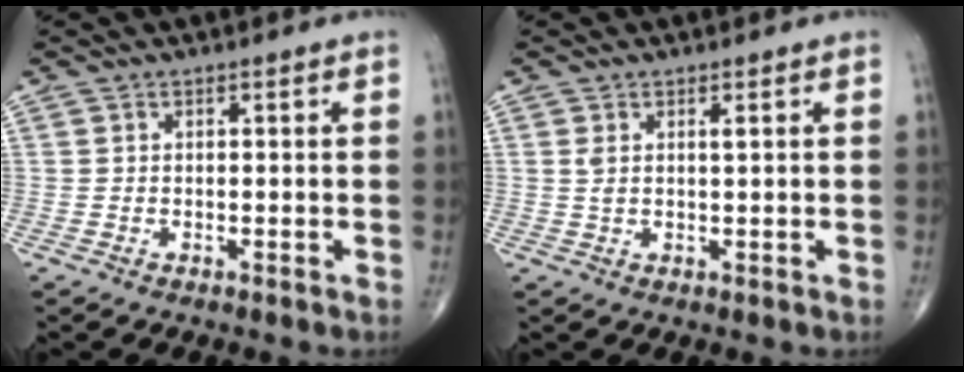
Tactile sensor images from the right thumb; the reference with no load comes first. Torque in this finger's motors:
{"motor_torque": [-0.35, 0.30, 0.21, 0.06, -0.03]}